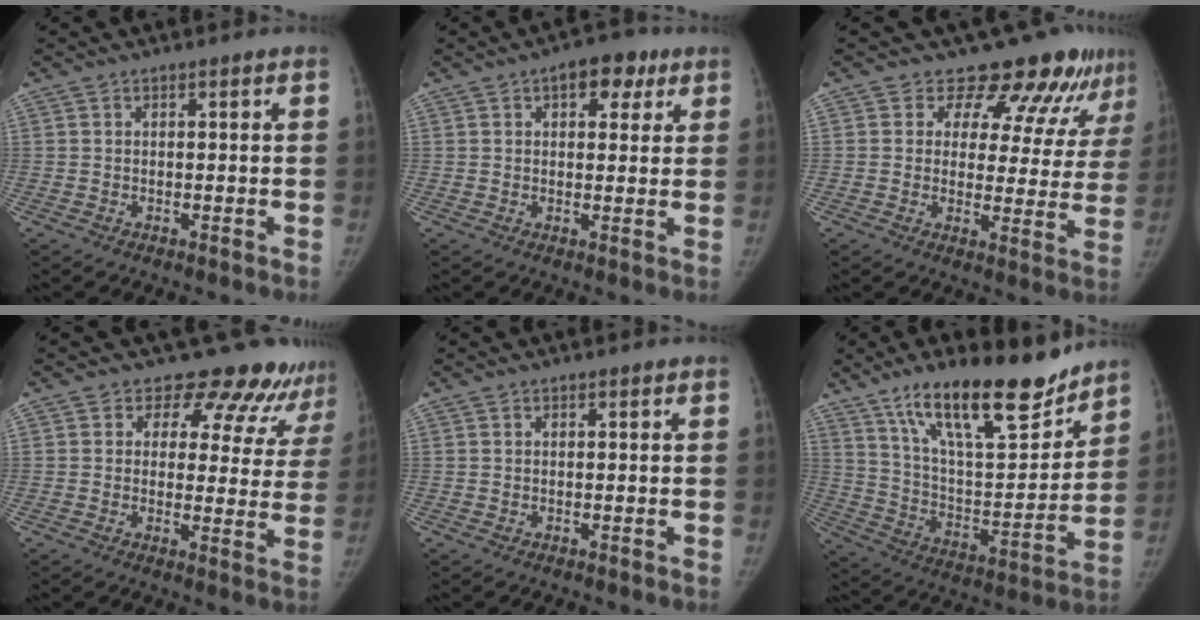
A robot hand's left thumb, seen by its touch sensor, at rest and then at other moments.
{"total": 6.8, "force": [3.2, 4.0, 4.4], "torque": [-0.023, -0.004, 0.035]}
{"total": 13.0, "force": [10.6, 6.1, 4.5], "torque": [-0.006, -0.061, 0.116]}
{"total": 13.7, "force": [12.1, 5.8, 2.4], "torque": [0.031, -0.074, 0.118]}
{"total": 0.0}
{"total": 22.5, "force": [16.2, 7.1, 14.0], "torque": [-0.186, -0.081, 0.275]}